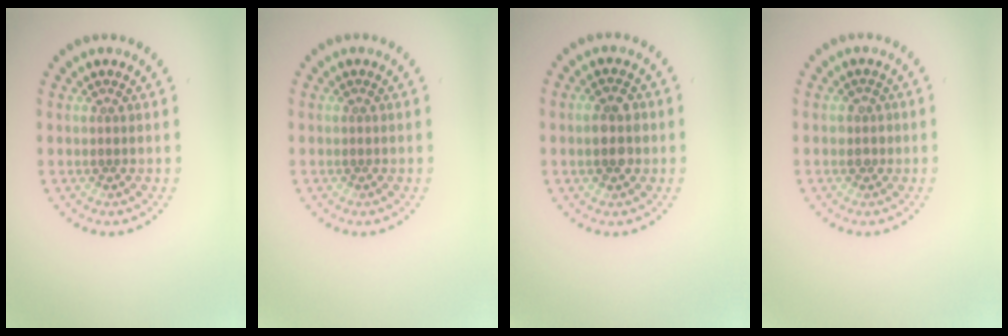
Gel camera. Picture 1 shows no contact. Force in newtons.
{"total": 0.0}
{"total": 2.9, "press": 2.9, "slide": 0.1}
{"total": 1.0, "press": 0.9, "slide": 0.5}